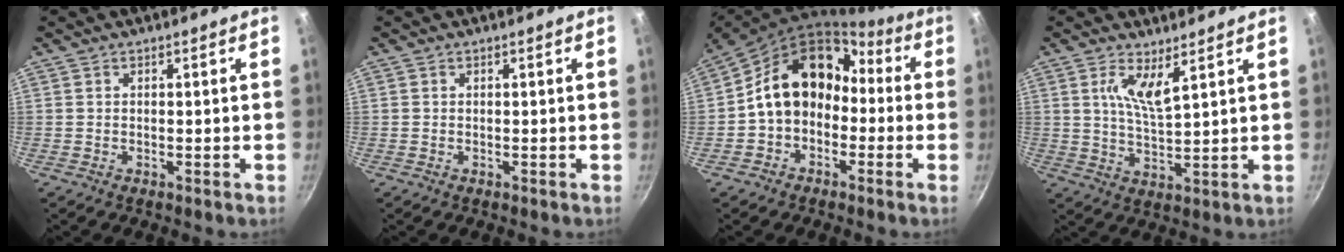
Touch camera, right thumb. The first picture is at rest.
{"total": 0.0}
{"total": 15.2, "force": [-0.9, 11.9, 9.5], "torque": [-0.121, 0.072, -0.028]}
{"total": 6.0, "force": [3.1, 1.4, 5.0], "torque": [-0.095, -0.036, 0.062]}